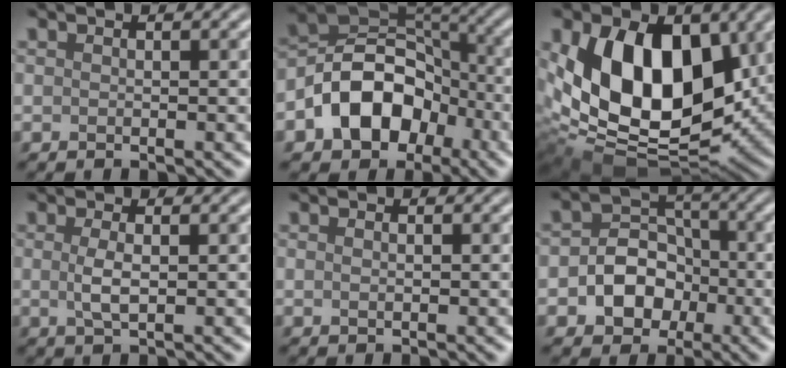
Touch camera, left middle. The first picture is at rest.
{"total": 9.3, "force": [-3.9, 6.5, 5.4], "torque": [-0.080, 0.004, -0.081]}
{"total": 15.0, "force": [2.0, 9.5, 11.4], "torque": [-0.194, -0.009, 0.026]}
{"total": 2.0, "force": [0.1, 0.6, 1.9], "torque": [-0.042, 0.001, 0.002]}
{"total": 0.7, "force": [0.1, 0.4, 0.6], "torque": [-0.012, 0.001, 0.003]}
{"total": 5.2, "force": [-1.4, 4.1, 2.8], "torque": [-0.022, 0.003, -0.034]}